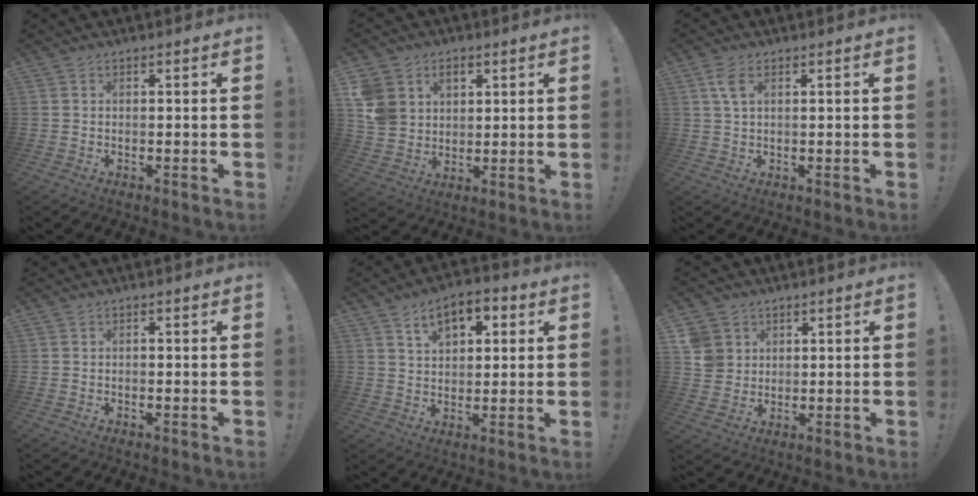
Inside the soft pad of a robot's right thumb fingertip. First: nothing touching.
{"total": 10.1, "force": [3.7, 8.6, 3.6], "torque": [-0.067, -0.024, 0.076]}
{"total": 4.5, "force": [1.6, 2.2, 3.7], "torque": [-0.083, 0.003, 0.029]}
{"total": 0.0}
{"total": 9.3, "force": [4.3, 5.7, 6.0], "torque": [-0.092, -0.004, 0.078]}
{"total": 6.2, "force": [2.4, 5.6, 1.3], "torque": [-0.029, -0.011, 0.049]}